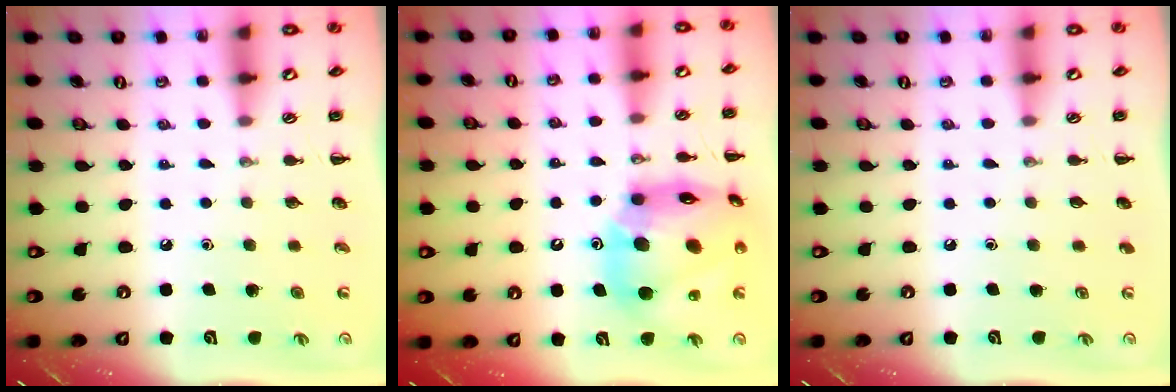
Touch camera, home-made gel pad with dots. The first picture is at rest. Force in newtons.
{"total": 19.1, "press": 18.2, "slide": 5.6}
{"total": 0.0}